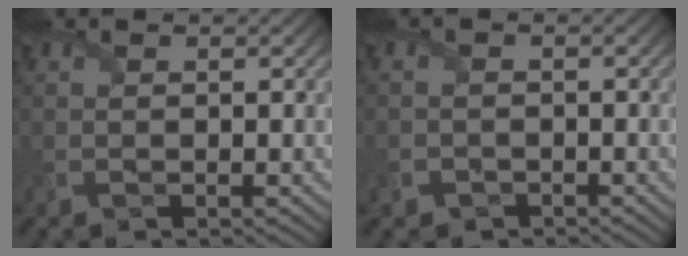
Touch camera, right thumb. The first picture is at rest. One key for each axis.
{"total": 1.6, "fx": -1.1, "fy": 1.2, "fz": 0.0, "tx": 0.006, "ty": -0.002, "tz": -0.023}